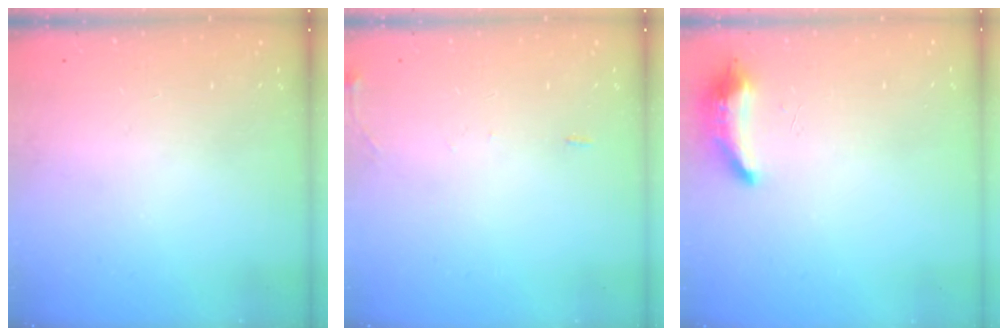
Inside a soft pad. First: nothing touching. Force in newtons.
{"total": 5.8, "press": 5.7, "slide": 0.9}
{"total": 16.0, "press": 10.0, "slide": 12.4}